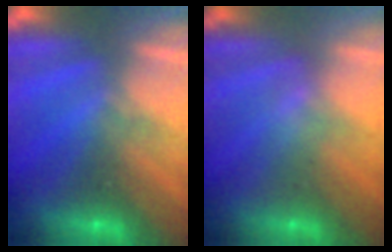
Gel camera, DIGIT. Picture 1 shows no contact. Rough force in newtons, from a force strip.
{"total": 2.4}